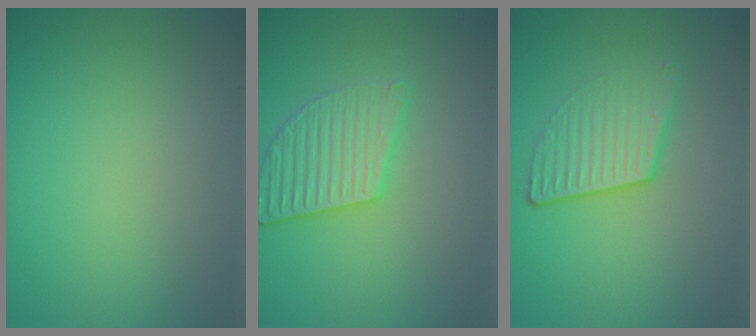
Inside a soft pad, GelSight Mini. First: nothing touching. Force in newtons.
{"total": 3.4, "press": 3.3, "slide": 1.0}
{"total": 3.7, "press": 2.5, "slide": 2.7}